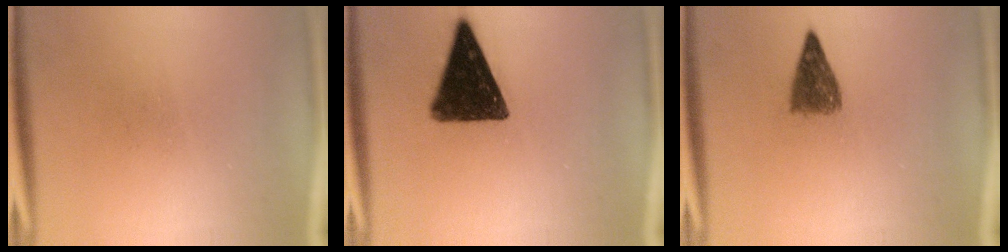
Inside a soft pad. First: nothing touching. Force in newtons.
{"total": 14.2}
{"total": 4.0}